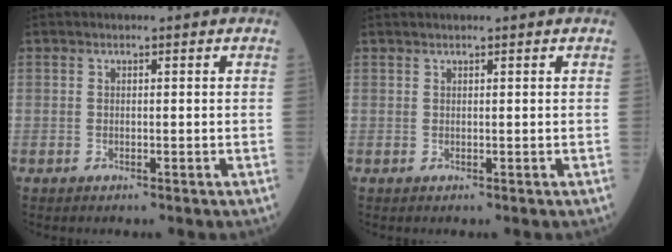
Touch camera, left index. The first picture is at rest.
{"total": 1.2, "force": [1.0, -0.2, 0.5], "torque": [-0.011, 0.014, 0.024]}